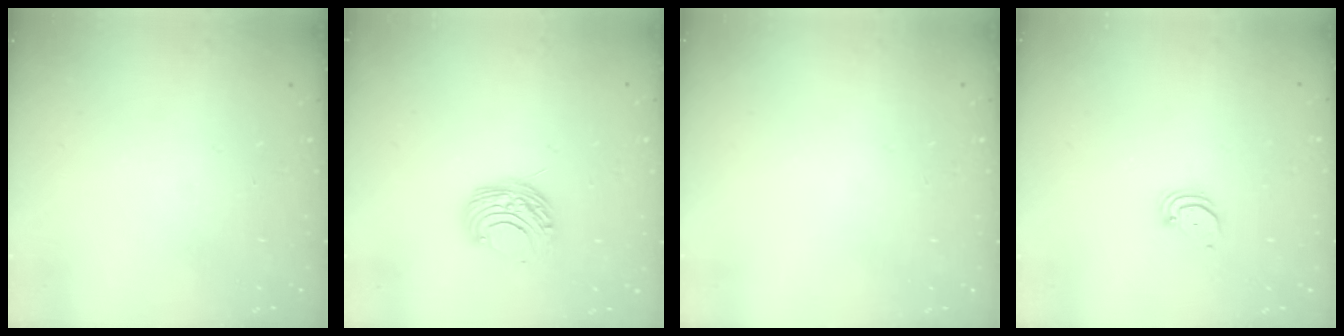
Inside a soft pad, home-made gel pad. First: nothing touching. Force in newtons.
{"total": 8.7, "press": 8.7, "slide": 0.6}
{"total": 0.0}
{"total": 2.0, "press": 2.0, "slide": 0.2}